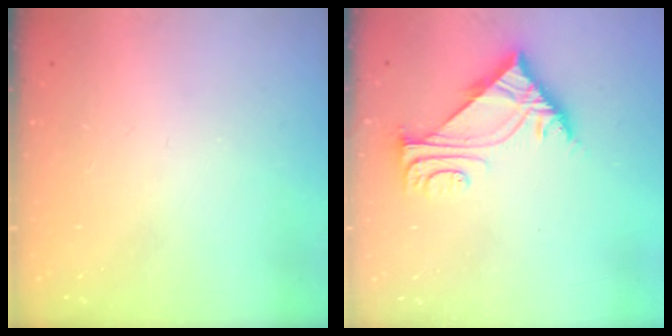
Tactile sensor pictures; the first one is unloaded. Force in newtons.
{"total": 6.6, "press": 6.6, "slide": 0.1}